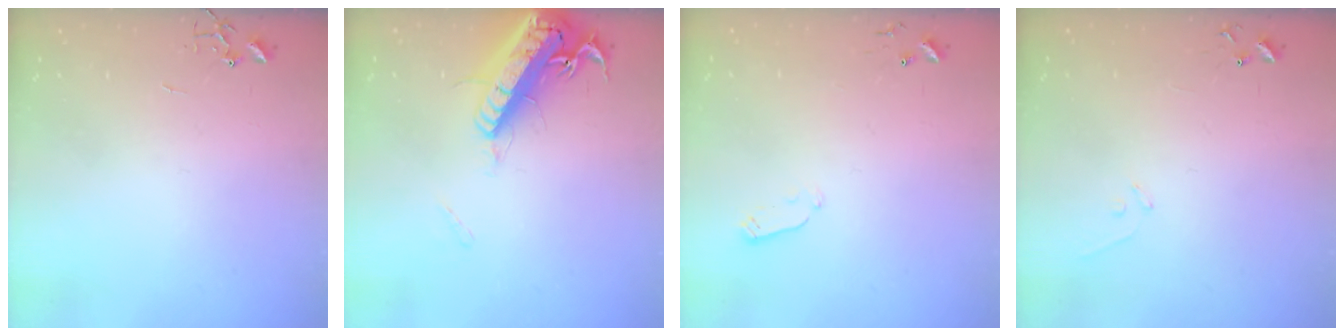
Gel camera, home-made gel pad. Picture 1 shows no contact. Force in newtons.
{"total": 20.1, "press": 19.7, "slide": 3.9}
{"total": 2.9, "press": 2.9, "slide": 0.4}
{"total": 7.4, "press": 7.3, "slide": 0.6}